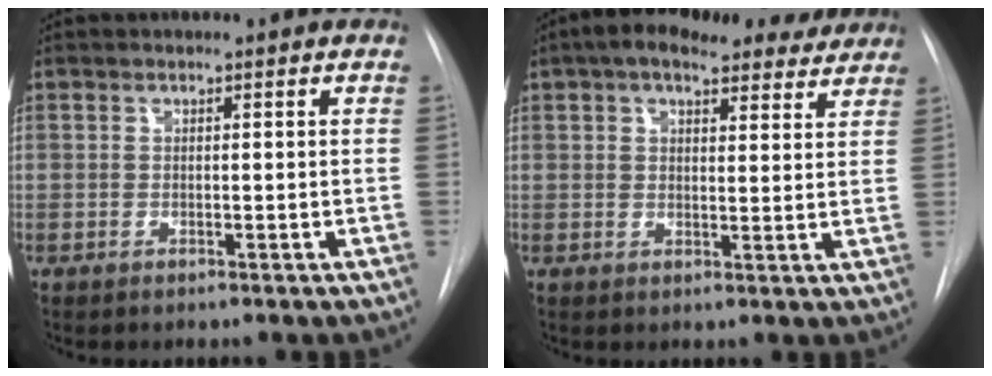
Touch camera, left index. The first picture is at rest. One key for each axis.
{"total": 14.4, "fx": 11.3, "fy": 5.3, "fz": 7.3, "tx": -0.103, "ty": 0.041, "tz": 0.146}